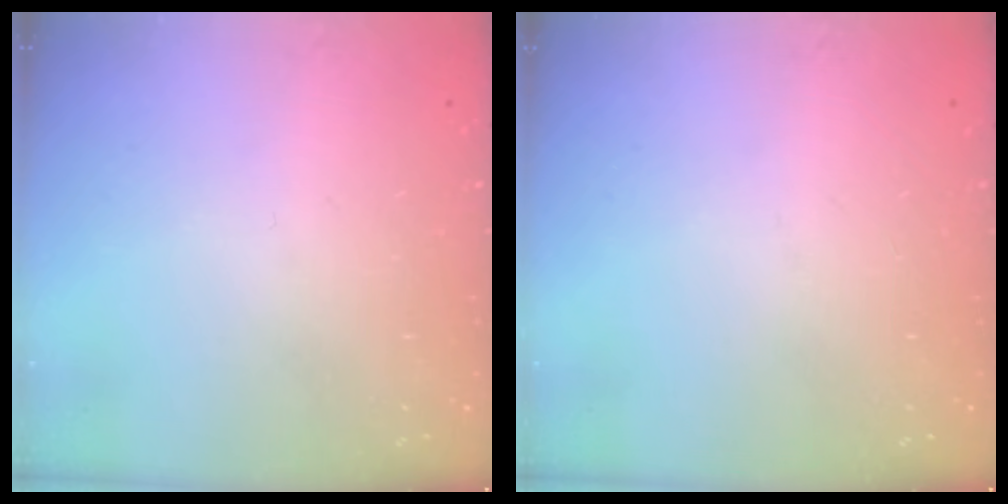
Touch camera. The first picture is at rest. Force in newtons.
{"total": 0.0}